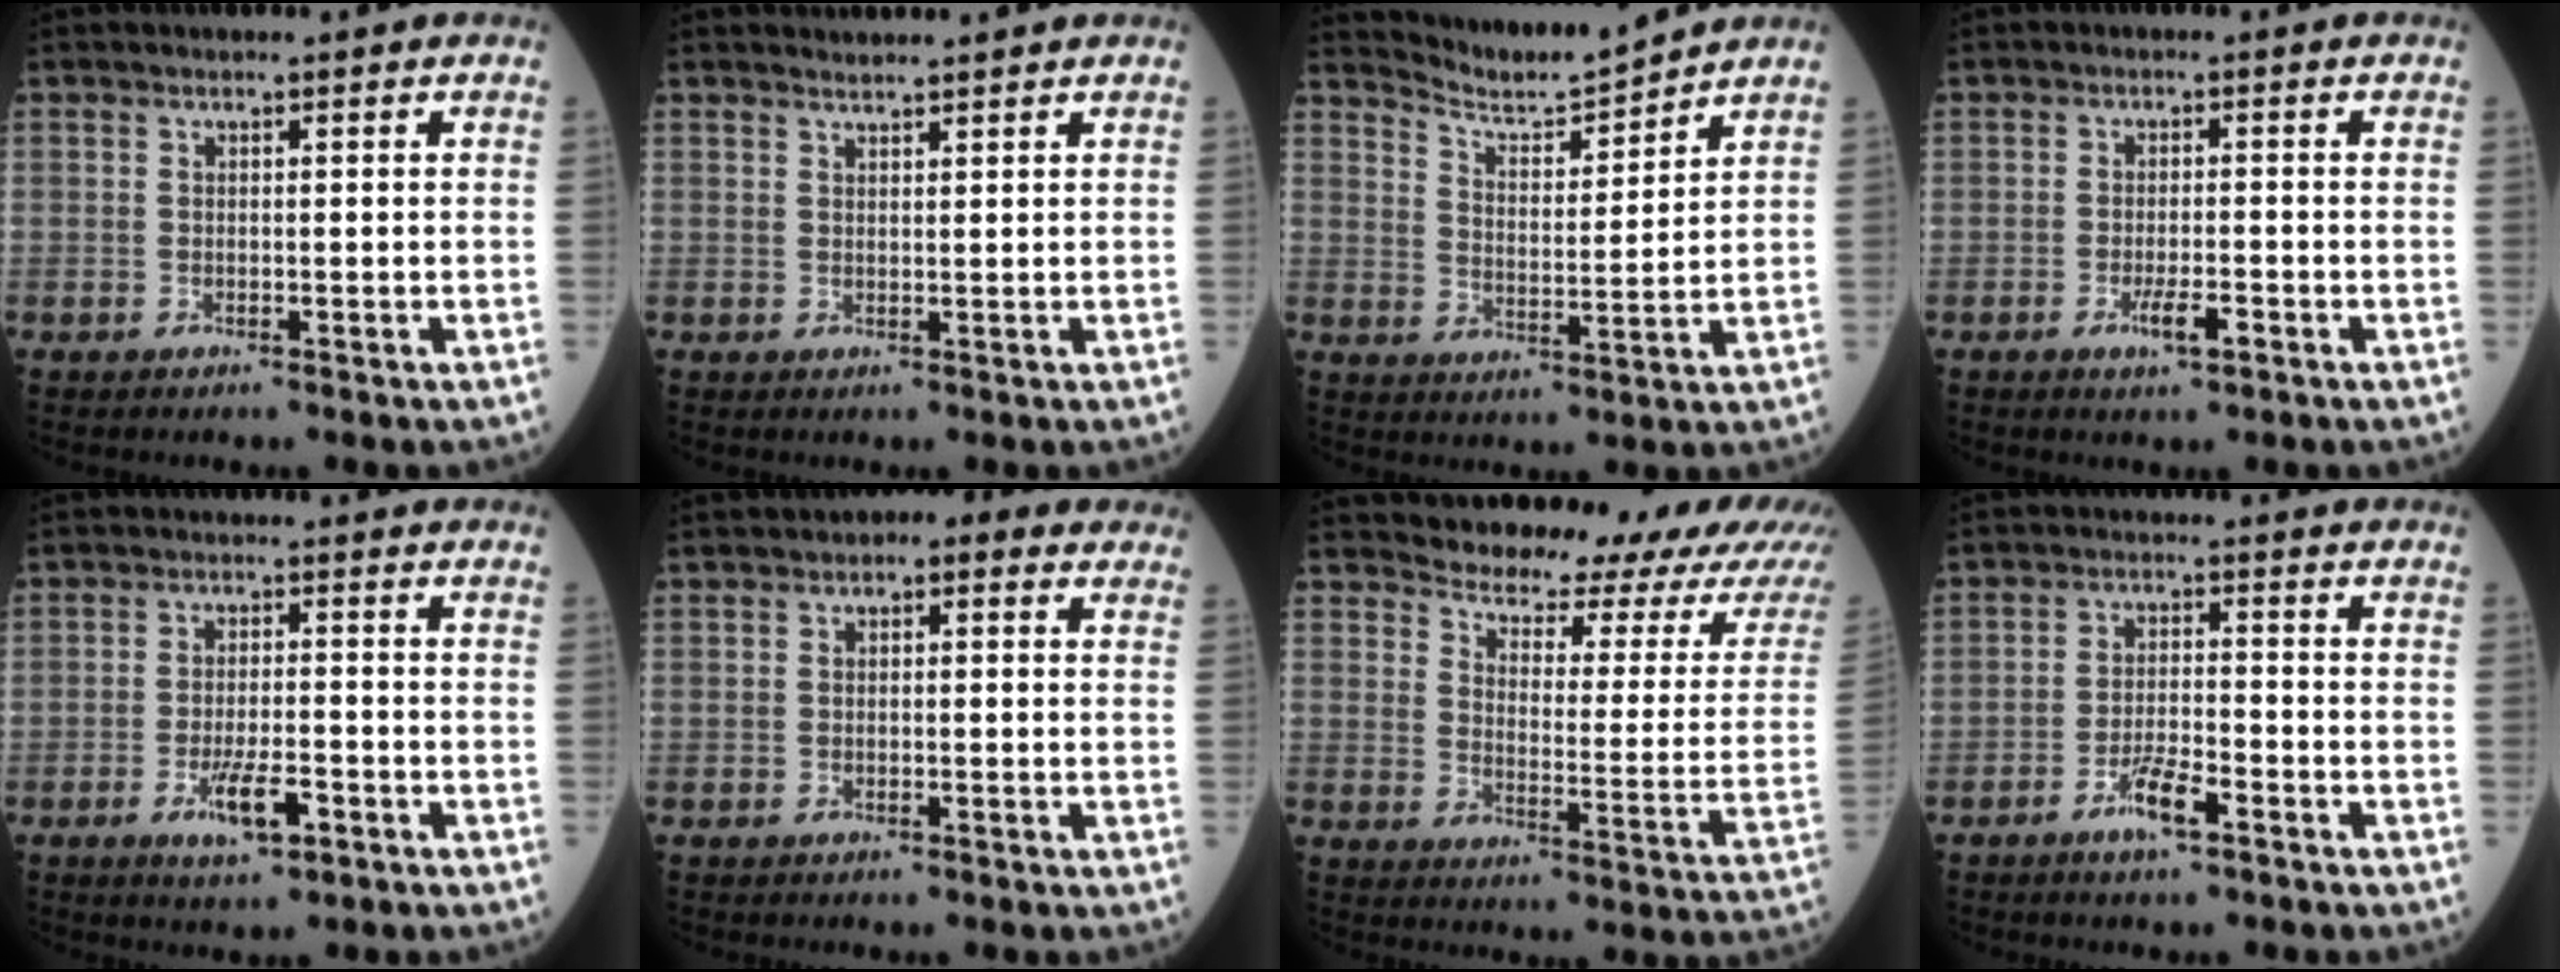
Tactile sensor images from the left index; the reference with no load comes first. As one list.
[{"total": 2.5, "force": [2.5, -0.1, 0.4], "torque": [-0.009, 0.014, 0.041]}, {"total": 7.4, "force": [7.4, -0.8, 0.1], "torque": [-0.018, -0.009, 0.141]}, {"total": 3.2, "force": [-1.6, 0.7, 2.7], "torque": [-0.050, -0.002, -0.024]}, {"total": 5.5, "force": [-2.6, 1.4, 4.6], "torque": [-0.090, -0.004, -0.040]}, {"total": 3.5, "force": [1.7, 1.8, 2.5], "torque": [-0.029, 0.022, 0.013]}, {"total": 18.3, "force": [16.7, 3.3, 6.7], "torque": [-0.079, -0.062, 0.188]}, {"total": 4.8, "force": [-2.9, 0.9, 3.7], "torque": [-0.076, -0.001, -0.055]}]